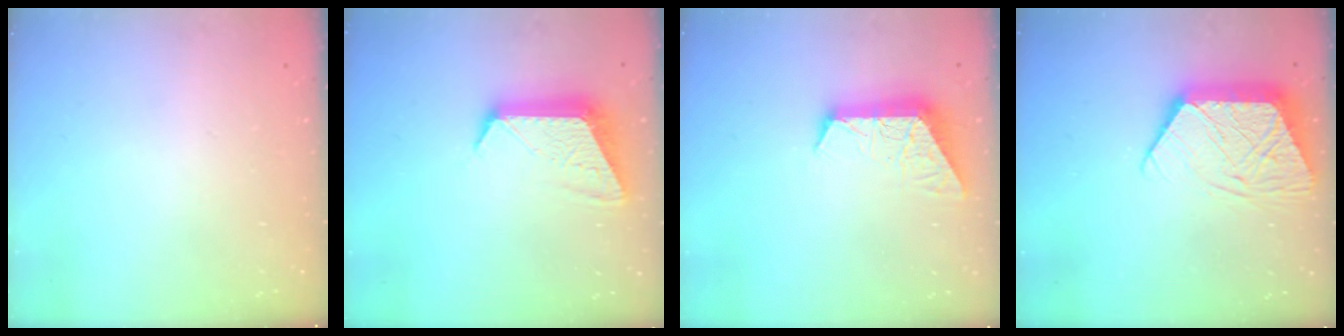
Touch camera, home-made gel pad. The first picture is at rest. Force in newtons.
{"total": 12.1, "press": 12.1, "slide": 1.0}
{"total": 9.8, "press": 9.8, "slide": 0.6}
{"total": 13.5, "press": 13.4, "slide": 1.0}